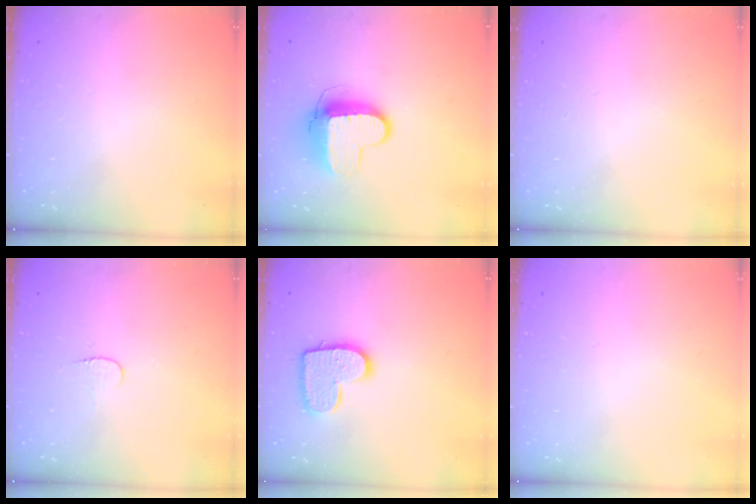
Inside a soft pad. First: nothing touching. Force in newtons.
{"total": 10.3, "press": 10.2, "slide": 1.0}
{"total": 0.0}
{"total": 3.7, "press": 3.7, "slide": 0.3}
{"total": 12.0, "press": 12.0, "slide": 0.8}
{"total": 0.6, "press": 0.6, "slide": 0.2}